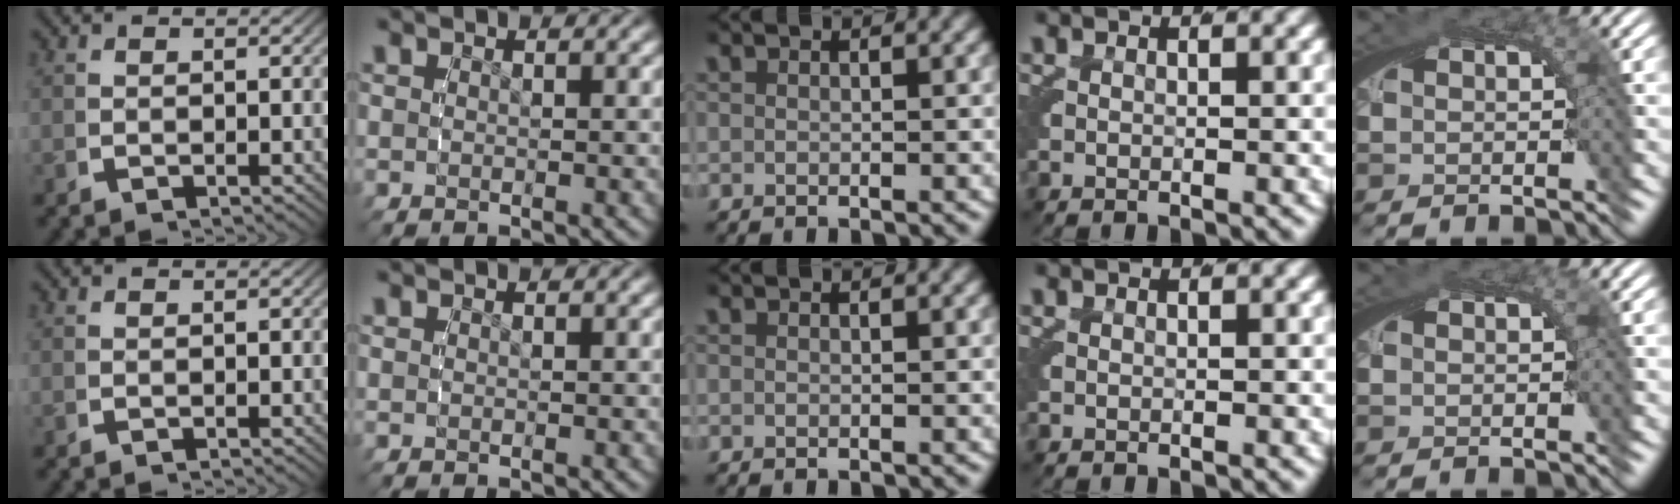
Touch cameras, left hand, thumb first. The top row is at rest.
{"little": {"total": 1.4, "force": [-0.2, -1.3, -0.5], "torque": [0.021, -0.002, 0.003]}}